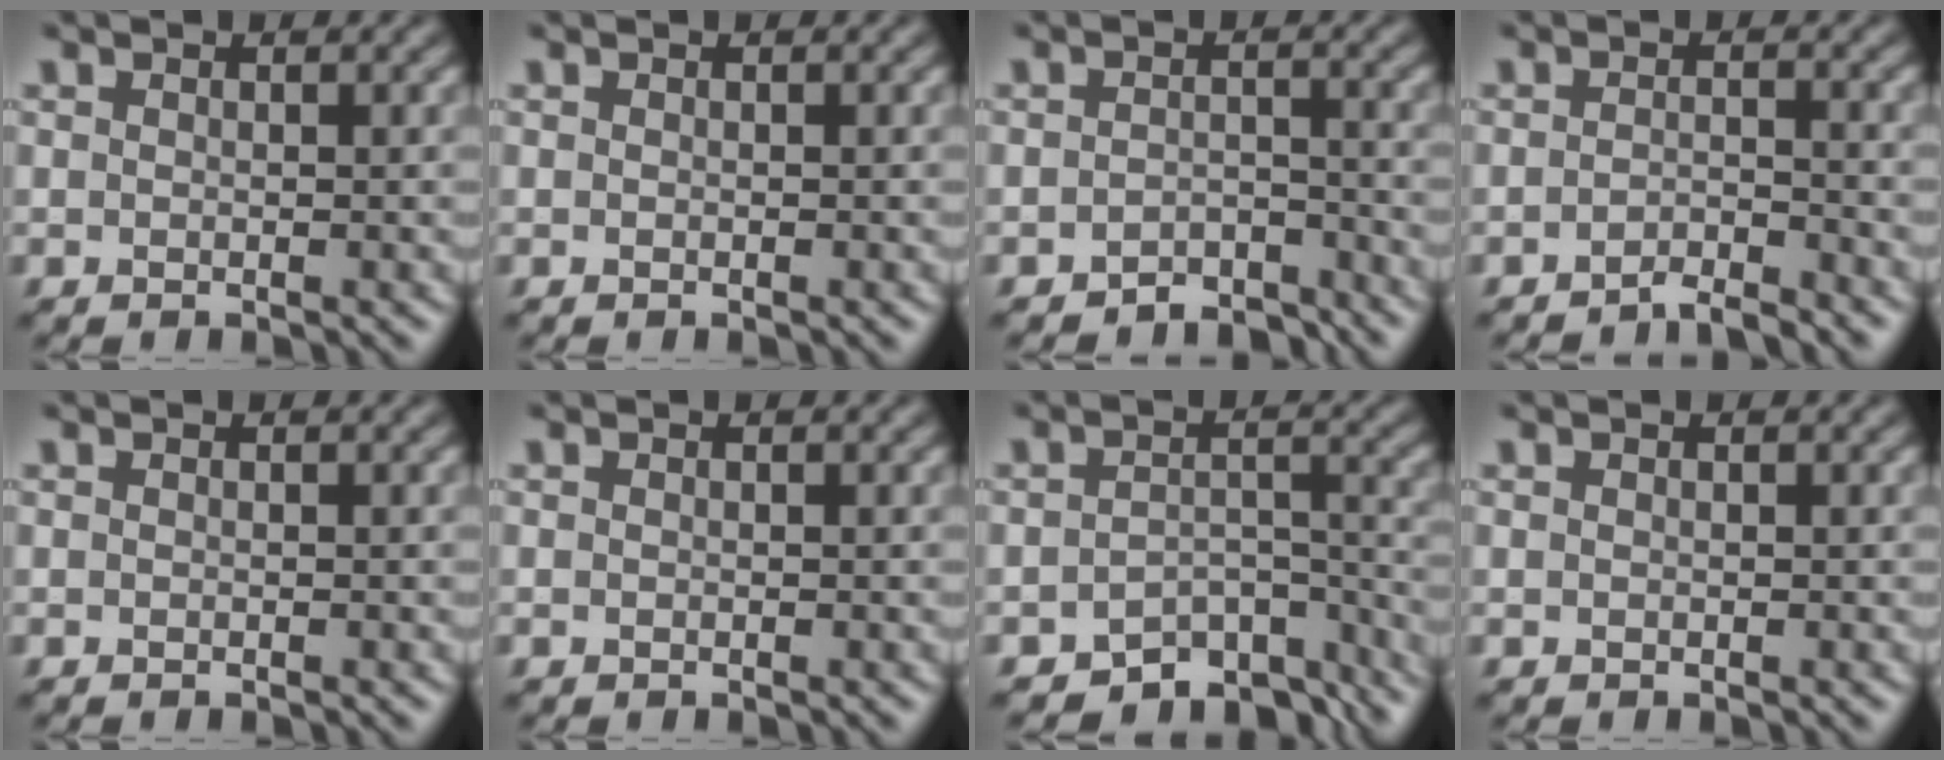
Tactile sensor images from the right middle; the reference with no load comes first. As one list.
[{"total": 0.0}, {"total": 3.0, "force": [-2.8, 1.1, 0.7], "torque": [-0.005, 0.005, -0.048]}, {"total": 2.1, "force": [-1.9, 0.2, 0.7], "torque": [-0.006, 0.002, -0.039]}, {"total": 0.0}, {"total": 0.0}, {"total": 7.0, "force": [-5.9, 2.9, 2.3], "torque": [-0.019, -0.017, -0.089]}, {"total": 0.0}]